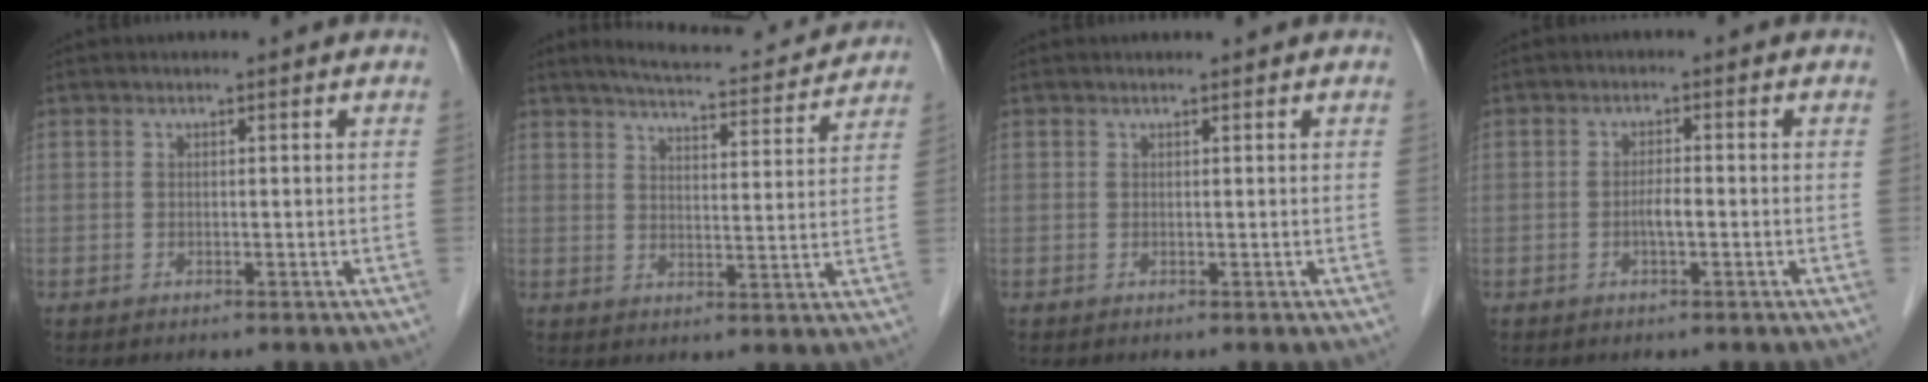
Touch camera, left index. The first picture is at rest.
{"total": 11.6, "force": [11.2, 1.2, 3.1], "torque": [-0.044, 0.001, 0.137]}
{"total": 0.5, "force": [0.5, 0.0, 0.1], "torque": [-0.007, 0.004, 0.009]}
{"total": 1.9, "force": [-0.6, 0.3, 1.8], "torque": [-0.034, 0.002, -0.012]}